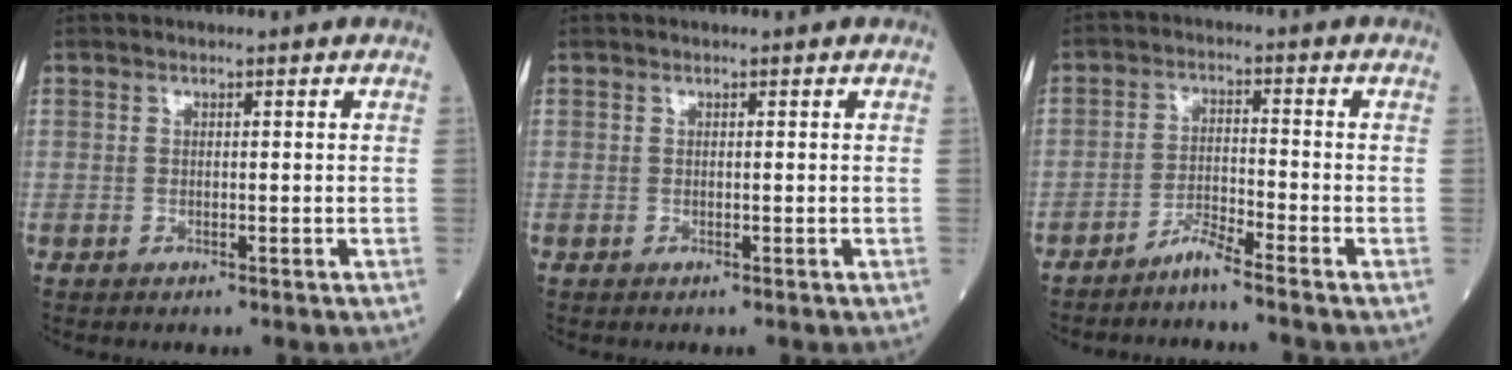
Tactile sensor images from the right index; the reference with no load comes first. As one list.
[{"total": 0.0}, {"total": 3.5, "force": [-3.2, -0.7, 1.3], "torque": [-0.027, -0.015, -0.066]}]